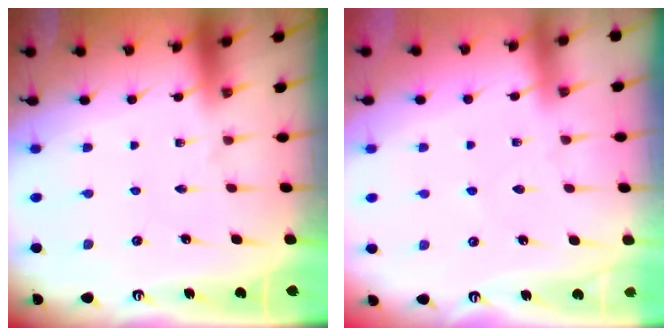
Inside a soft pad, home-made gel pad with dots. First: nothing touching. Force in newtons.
{"total": 2.5, "press": 2.4, "slide": 0.4}